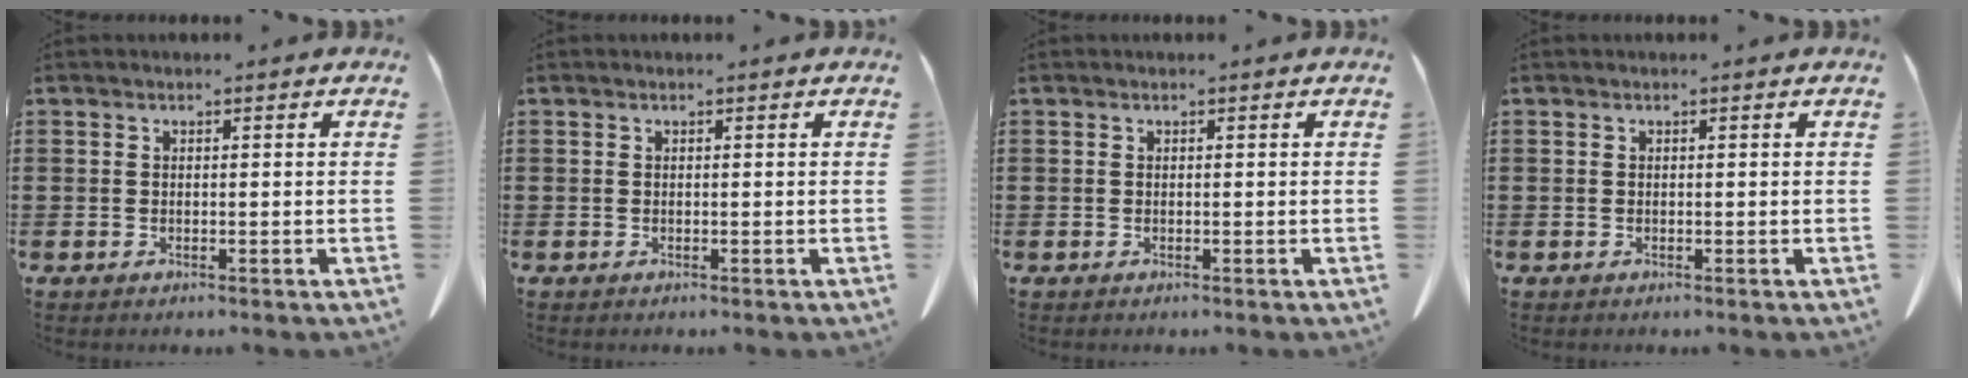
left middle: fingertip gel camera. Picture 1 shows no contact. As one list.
[{"total": 0.0}, {"total": 0.0}, {"total": 0.0}]